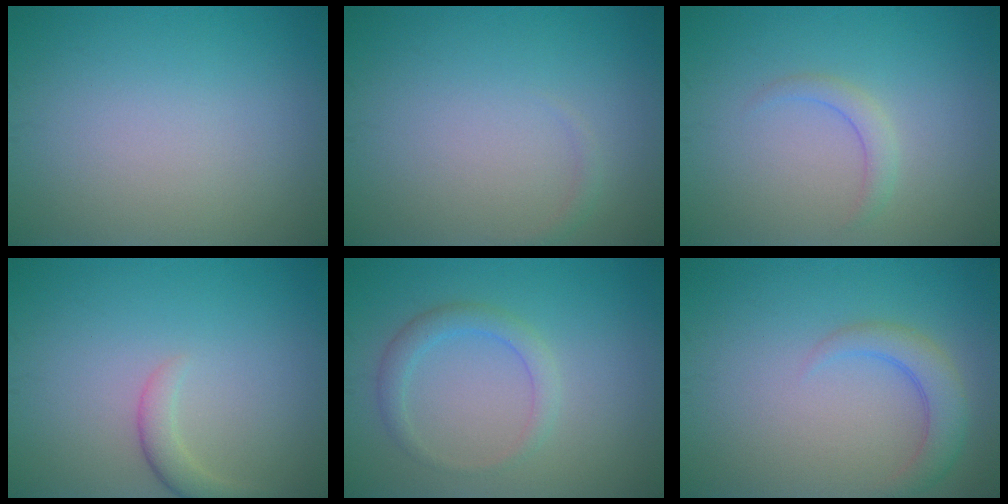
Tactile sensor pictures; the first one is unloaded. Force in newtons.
{"total": 0.6, "press": 0.6, "slide": 0.0}
{"total": 1.4, "press": 1.4, "slide": 0.0}
{"total": 2.0, "press": 2.0, "slide": 0.2}
{"total": 2.2, "press": 2.2, "slide": 0.1}
{"total": 2.8, "press": 2.8, "slide": 0.3}